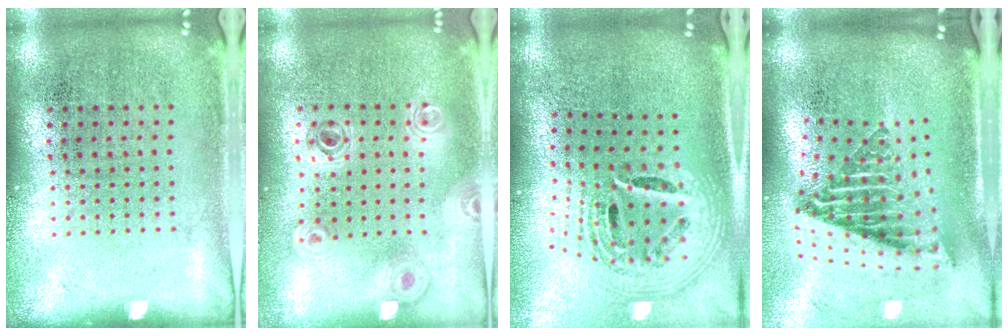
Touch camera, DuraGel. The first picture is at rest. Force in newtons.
{"total": 0.9, "press": 0.9, "slide": 0.2}
{"total": 2.7, "press": 1.9, "slide": 1.9}
{"total": 2.6, "press": 1.6, "slide": 2.0}